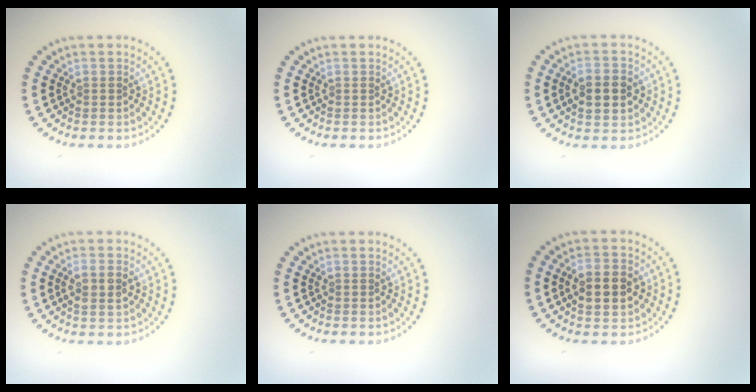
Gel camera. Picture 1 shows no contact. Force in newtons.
{"total": 0.0}
{"total": 3.8, "press": 3.8, "slide": 0.1}
{"total": 2.3, "press": 2.2, "slide": 0.8}
{"total": 0.0}
{"total": 4.5, "press": 4.5, "slide": 0.3}